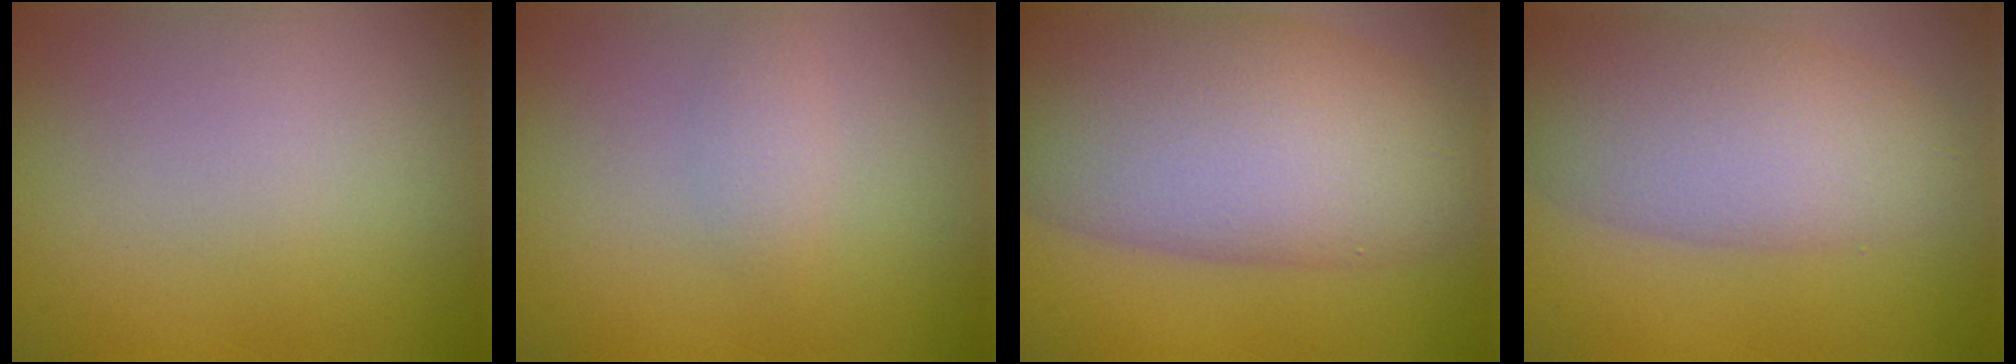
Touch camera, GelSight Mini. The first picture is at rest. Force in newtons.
{"total": 1.2, "press": 1.2, "slide": 0.0}
{"total": 12.3, "press": 12.3, "slide": 0.5}
{"total": 7.2, "press": 7.2, "slide": 0.1}